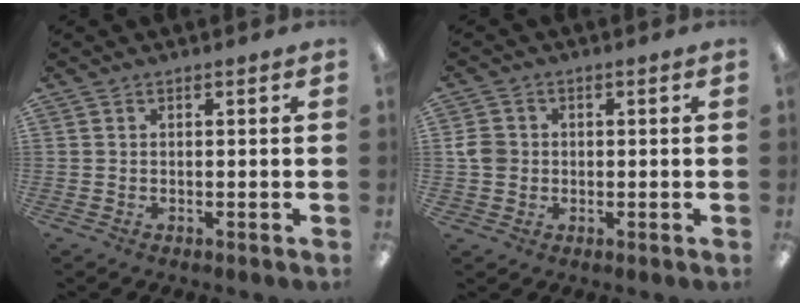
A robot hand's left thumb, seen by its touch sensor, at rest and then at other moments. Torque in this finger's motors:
{"motor_torque": [0.55, 0.69, 0.11, -0.14, 0.00]}